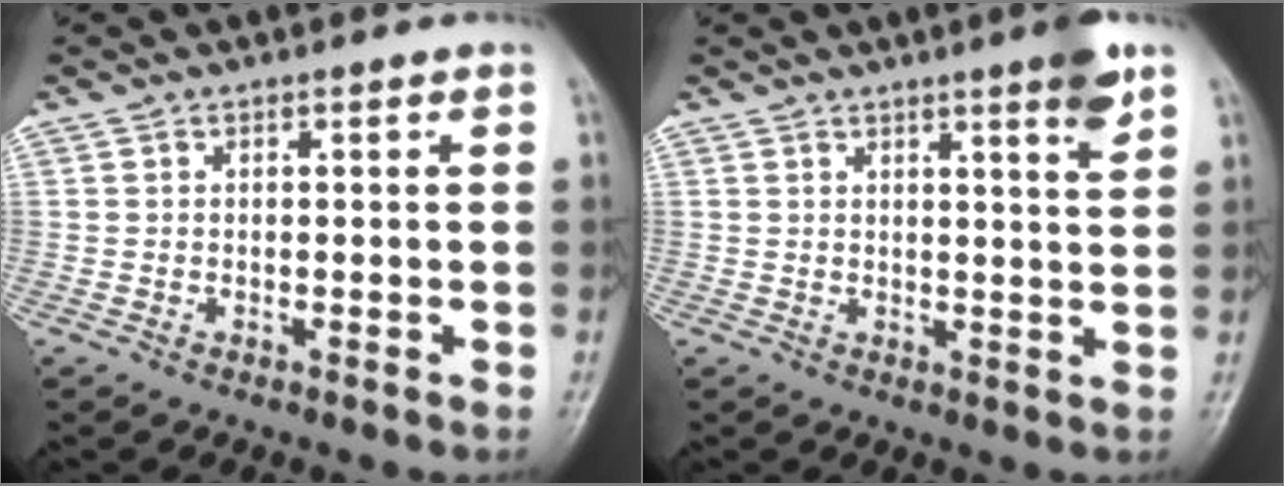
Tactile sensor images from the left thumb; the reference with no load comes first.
{"total": 5.0, "force": [3.2, 0.2, 3.8], "torque": [-0.046, -0.021, 0.042]}